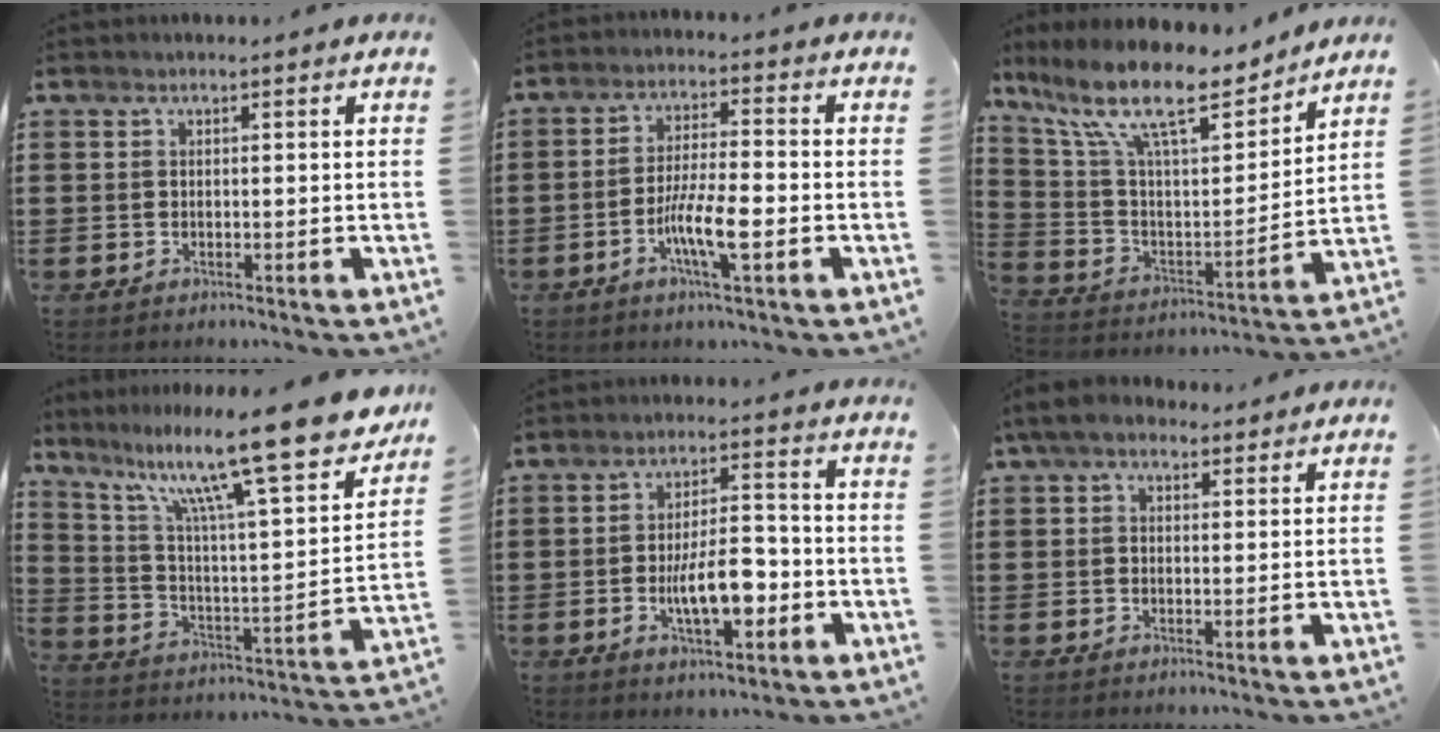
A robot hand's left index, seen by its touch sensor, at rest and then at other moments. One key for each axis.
{"total": 7.7, "fx": -2.8, "fy": 1.6, "fz": 7.0, "tx": -0.140, "ty": -0.008, "tz": -0.054}
{"total": 14.5, "fx": 10.8, "fy": 3.6, "fz": 9.0, "tx": -0.213, "ty": -0.062, "tz": 0.181}
{"total": 16.4, "fx": 12.4, "fy": 1.3, "fz": 10.6, "tx": -0.216, "ty": -0.081, "tz": 0.199}
{"total": 9.2, "fx": -2.6, "fy": 3.7, "fz": 8.0, "tx": -0.136, "ty": -0.005, "tz": -0.051}
{"total": 4.0, "fx": 2.5, "fy": 2.4, "fz": 2.0, "tx": -0.049, "ty": 0.010, "tz": 0.046}